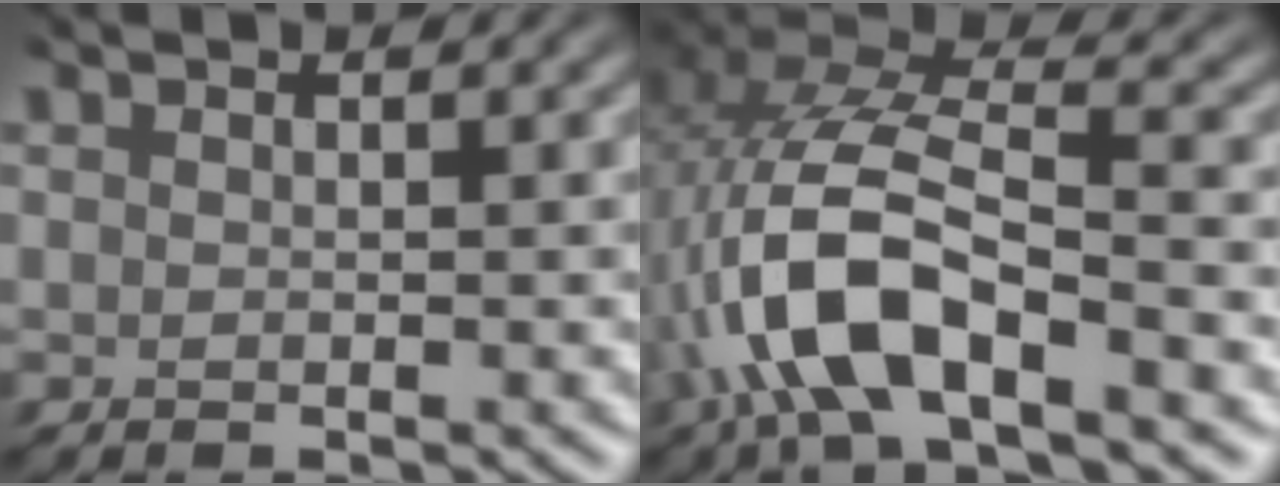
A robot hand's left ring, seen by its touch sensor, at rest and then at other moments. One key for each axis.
{"total": 8.7, "fx": -5.2, "fy": 2.8, "fz": 6.4, "tx": -0.177, "ty": -0.011, "tz": -0.072}